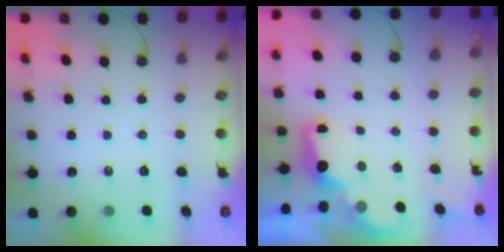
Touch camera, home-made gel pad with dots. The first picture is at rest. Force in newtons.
{"total": 2.3, "press": 2.2, "slide": 0.8}